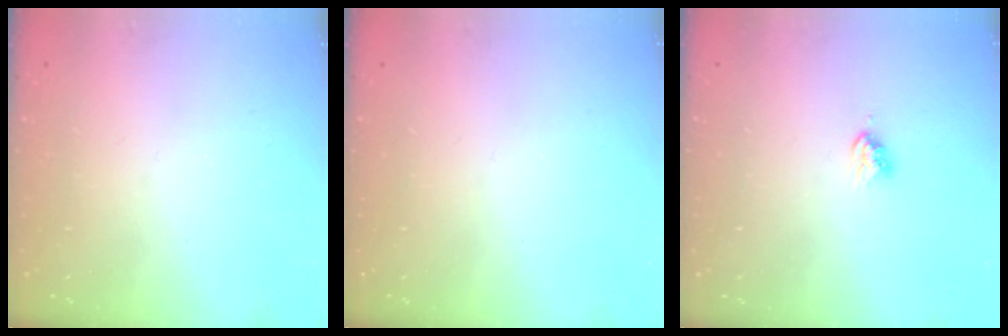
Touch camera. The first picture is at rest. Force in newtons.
{"total": 0.0}
{"total": 3.7, "press": 3.7, "slide": 0.4}